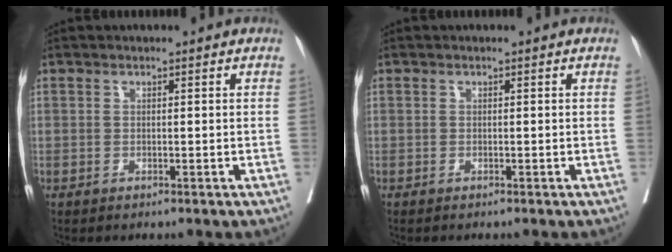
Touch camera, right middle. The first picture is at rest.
{"total": 0.9, "force": [-0.8, -0.1, 0.5], "torque": [-0.002, 0.005, -0.010]}